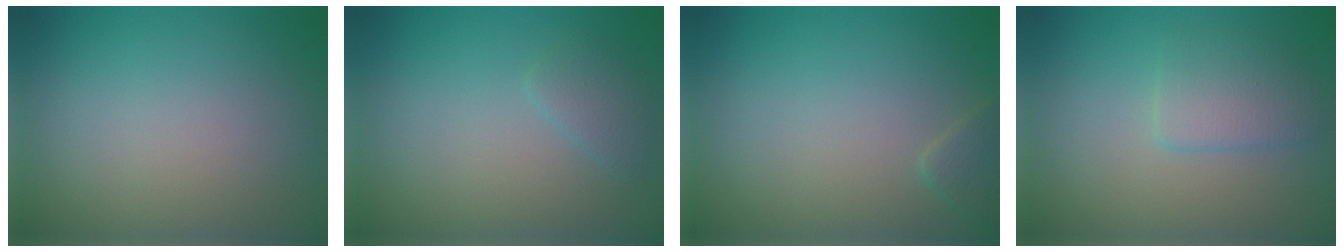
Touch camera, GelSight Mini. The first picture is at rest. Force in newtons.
{"total": 1.4, "press": 1.4, "slide": 0.1}
{"total": 1.1, "press": 1.1, "slide": 0.1}
{"total": 2.4, "press": 2.3, "slide": 0.2}